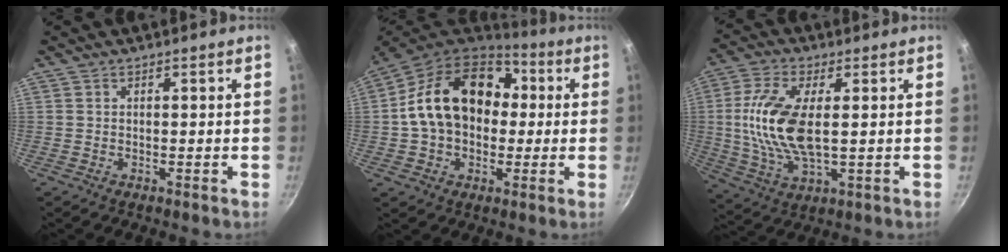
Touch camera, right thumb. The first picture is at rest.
{"total": 20.4, "force": [2.3, 15.0, 13.7], "torque": [-0.209, 0.041, 0.032]}
{"total": 14.2, "force": [1.2, 6.4, 12.6], "torque": [-0.258, -0.001, 0.021]}